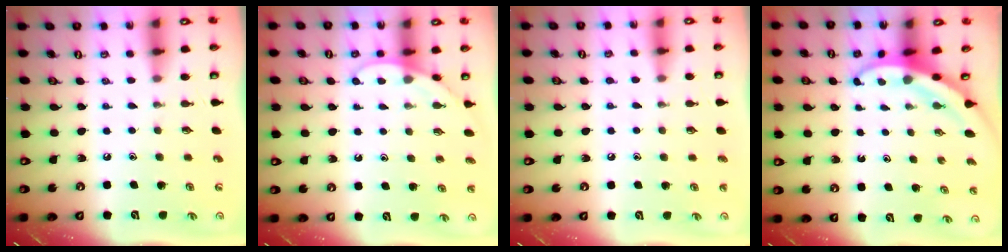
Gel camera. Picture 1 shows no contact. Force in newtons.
{"total": 6.6, "press": 6.6, "slide": 0.2}
{"total": 3.4, "press": 3.3, "slide": 0.5}
{"total": 3.7, "press": 3.7, "slide": 0.5}